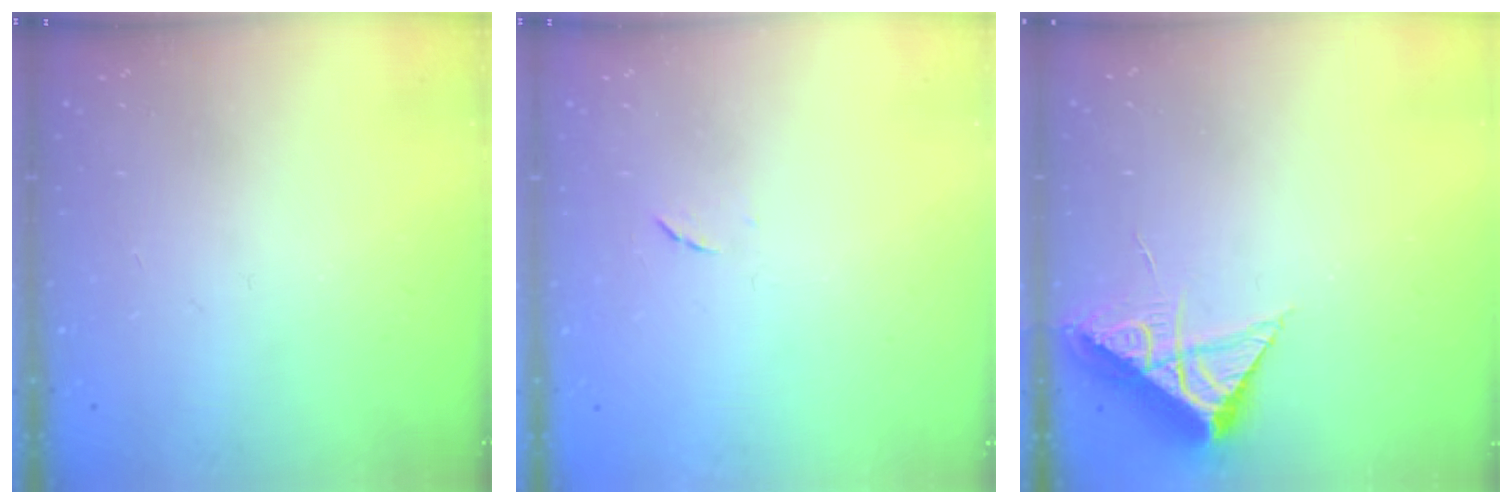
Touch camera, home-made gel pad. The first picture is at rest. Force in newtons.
{"total": 4.8, "press": 4.8, "slide": 0.5}
{"total": 8.5, "press": 8.5, "slide": 0.5}